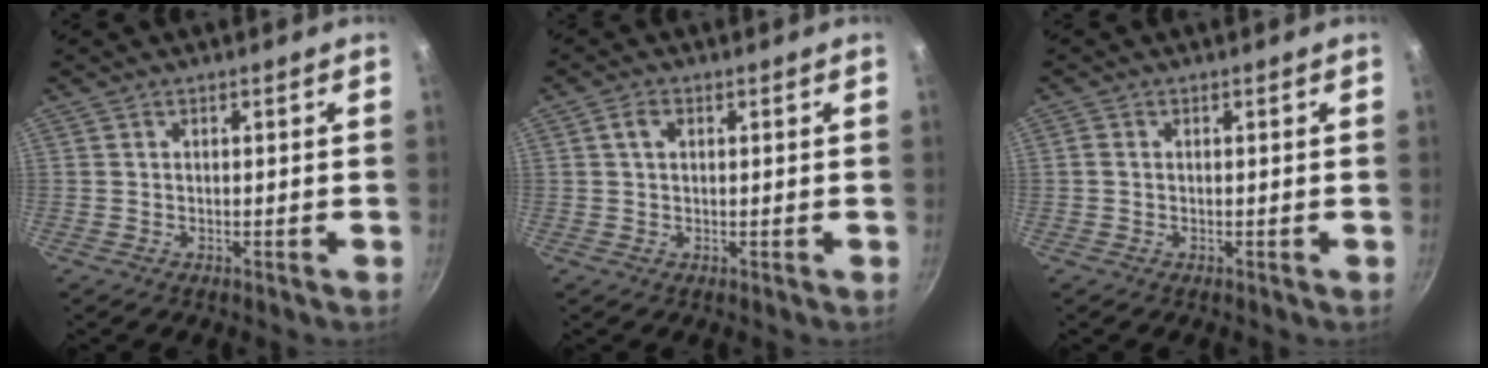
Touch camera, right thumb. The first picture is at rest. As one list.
[{"total": 2.2, "force": [0.6, 1.5, 1.5], "torque": [-0.022, 0.004, 0.010]}, {"total": 0.9, "force": [0.0, 0.7, 0.5], "torque": [-0.010, 0.004, -0.003]}]